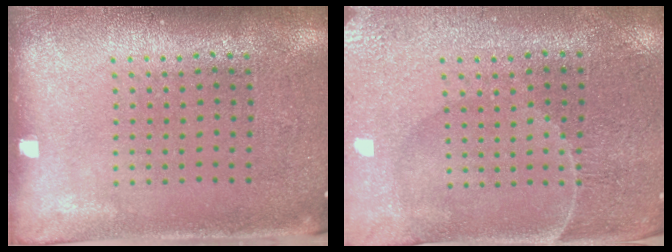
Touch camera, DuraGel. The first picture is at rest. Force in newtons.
{"total": 0.9, "press": 0.8, "slide": 0.3}